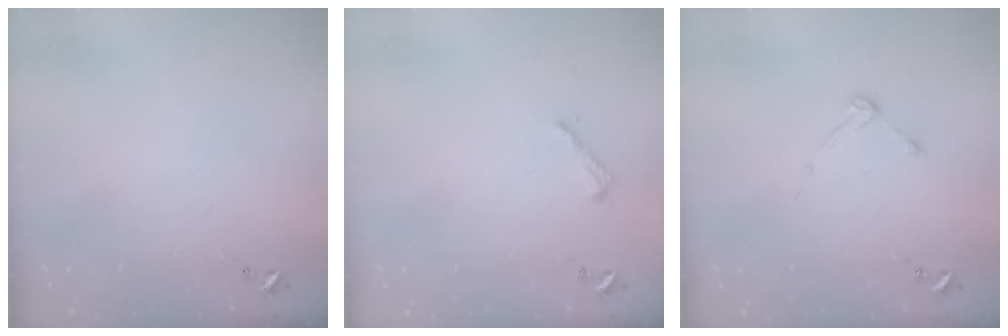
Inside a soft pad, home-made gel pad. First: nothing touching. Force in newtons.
{"total": 2.6, "press": 2.6, "slide": 0.3}
{"total": 3.1, "press": 3.1, "slide": 0.4}